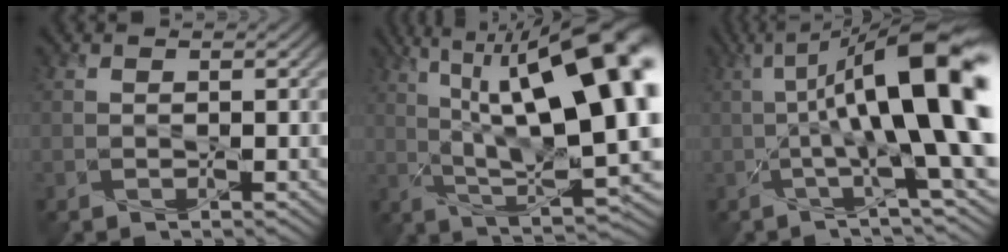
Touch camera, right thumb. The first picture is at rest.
{"total": 20.4, "force": [6.2, 6.9, 18.1], "torque": [-0.263, 0.039, 0.087]}
{"total": 14.7, "force": [1.5, 2.9, 14.3], "torque": [-0.212, 0.017, 0.017]}